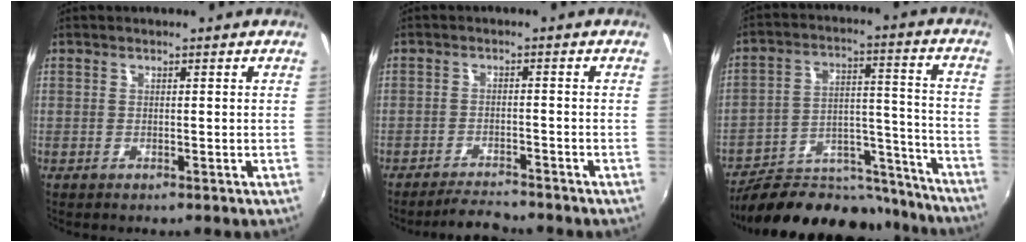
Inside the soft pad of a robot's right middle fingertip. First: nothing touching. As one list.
[{"total": 4.8, "force": [-4.6, 0.4, 1.2], "torque": [-0.042, -0.007, -0.078]}, {"total": 23.6, "force": [-20.7, 7.9, 8.3], "torque": [-0.134, 0.044, -0.278]}]